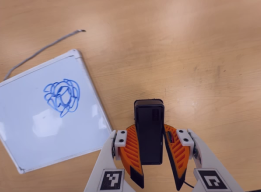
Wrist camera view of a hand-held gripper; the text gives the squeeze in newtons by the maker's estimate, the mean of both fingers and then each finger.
{"total": 8.6, "left": 8.0, "right": 9.3}